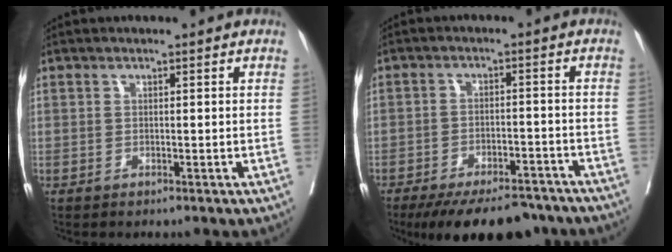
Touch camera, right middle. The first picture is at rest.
{"total": 13.7, "force": [-11.2, 5.2, 5.9], "torque": [-0.088, -0.001, -0.155]}